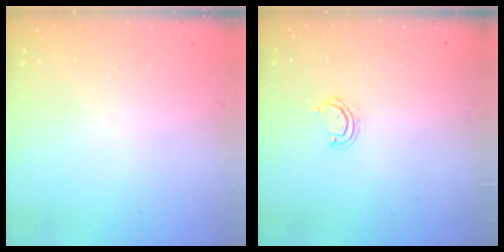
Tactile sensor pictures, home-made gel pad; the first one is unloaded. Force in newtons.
{"total": 3.7, "press": 3.6, "slide": 0.3}